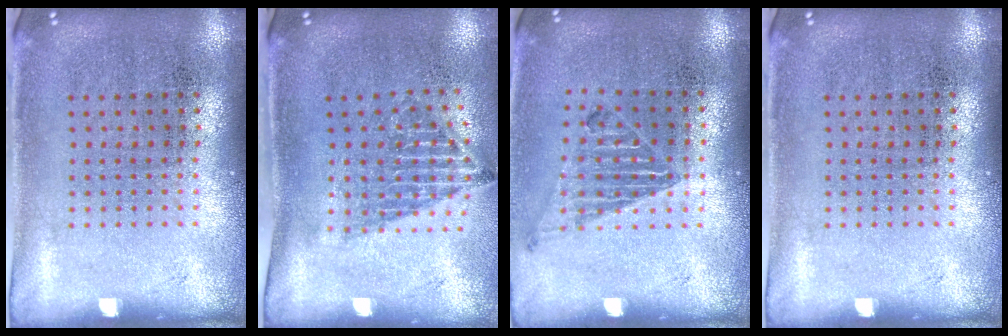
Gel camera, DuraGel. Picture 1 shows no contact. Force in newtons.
{"total": 1.6, "press": 1.2, "slide": 1.0}
{"total": 1.0, "press": 1.0, "slide": 0.2}
{"total": 0.0}